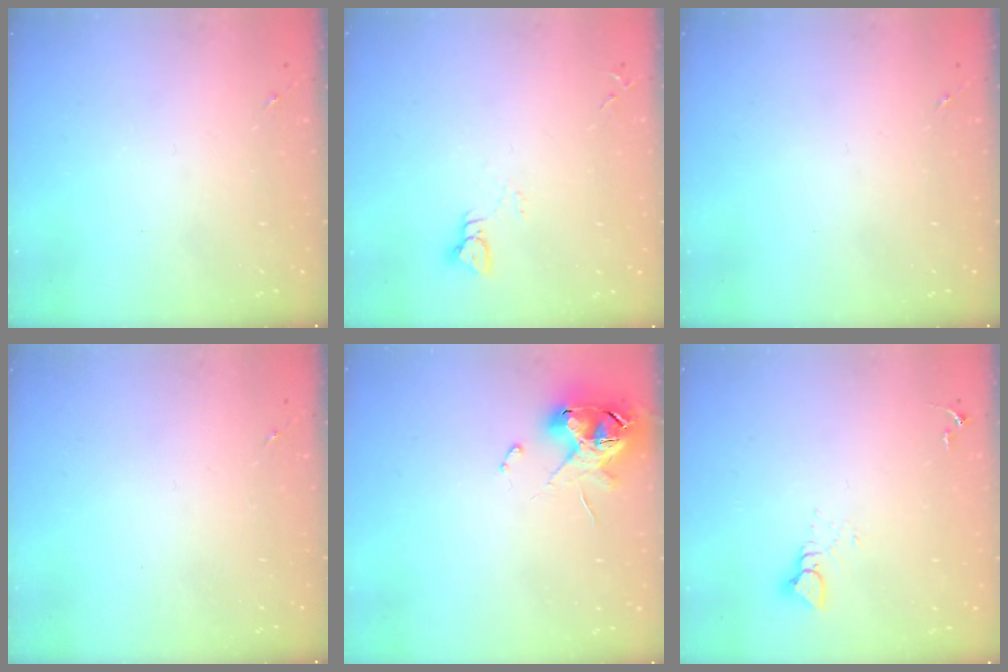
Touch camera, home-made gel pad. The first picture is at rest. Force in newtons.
{"total": 3.0, "press": 3.0, "slide": 0.3}
{"total": 0.0}
{"total": 0.0}
{"total": 11.5, "press": 11.4, "slide": 1.5}
{"total": 3.7, "press": 3.7, "slide": 0.1}